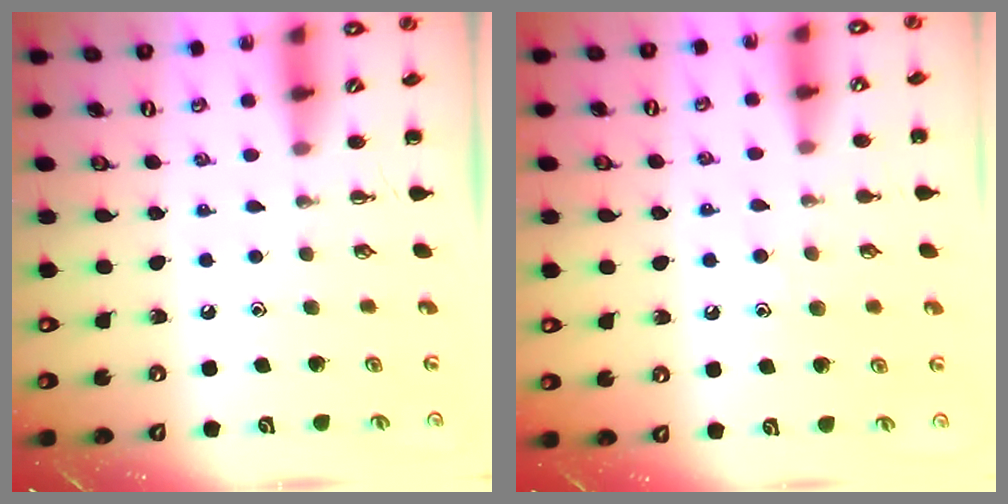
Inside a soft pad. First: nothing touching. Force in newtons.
{"total": 8.2, "press": 8.1, "slide": 1.2}